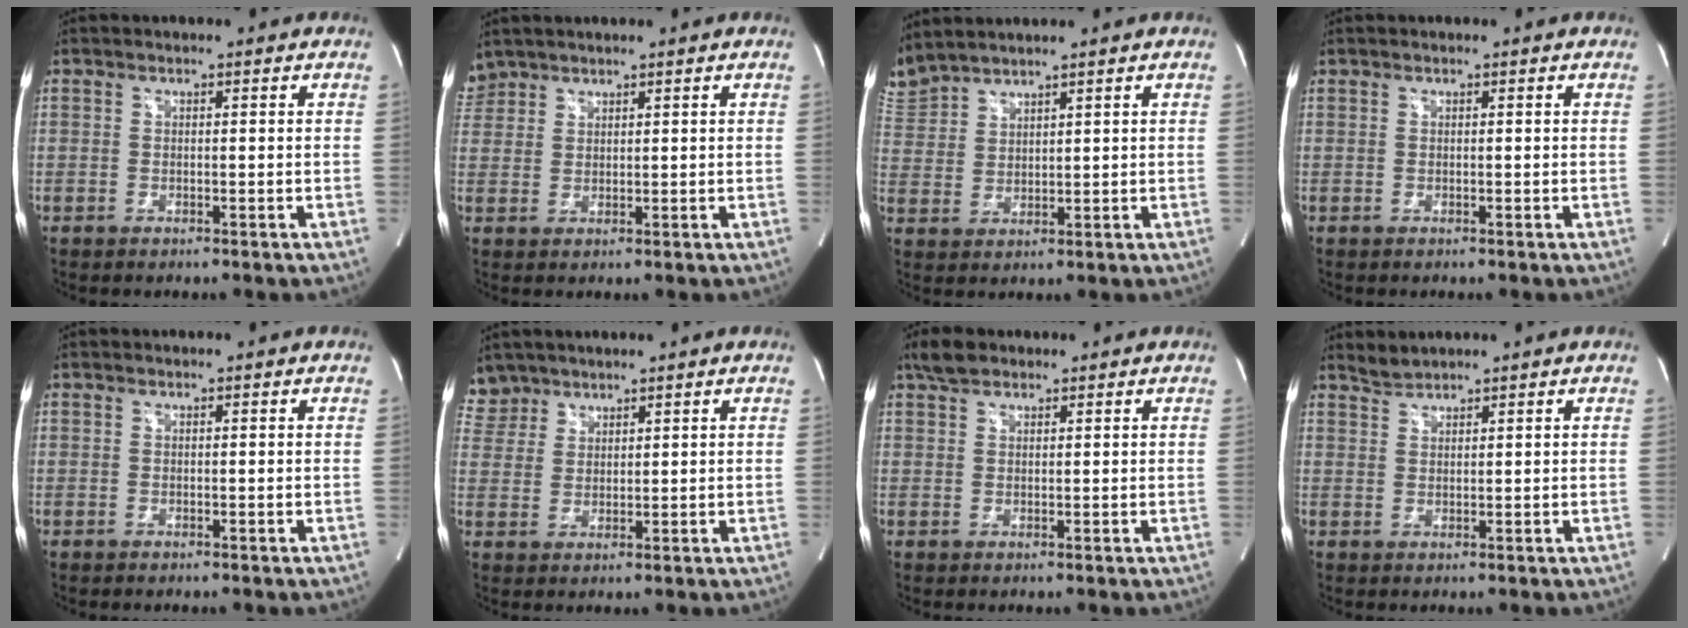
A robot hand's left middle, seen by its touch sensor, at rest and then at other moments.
{"total": 3.4, "force": [3.1, 1.5, 0.0], "torque": [-0.004, 0.017, 0.066]}
{"total": 6.3, "force": [6.1, 0.7, 1.2], "torque": [-0.045, 0.020, 0.132]}
{"total": 0.0}
{"total": 0.0}
{"total": 4.7, "force": [4.1, 2.4, -0.4], "torque": [0.013, 0.009, 0.086]}
{"total": 2.9, "force": [2.3, 1.5, 1.1], "torque": [-0.028, 0.010, 0.044]}
{"total": 1.8, "force": [1.8, -0.2, -0.3], "torque": [-0.002, 0.002, 0.042]}